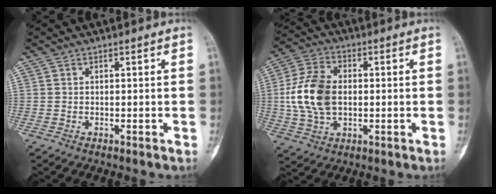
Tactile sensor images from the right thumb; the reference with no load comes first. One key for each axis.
{"total": 13.0, "fx": 0.1, "fy": 8.4, "fz": 9.8, "tx": -0.191, "ty": 0.010, "tz": 0.004}